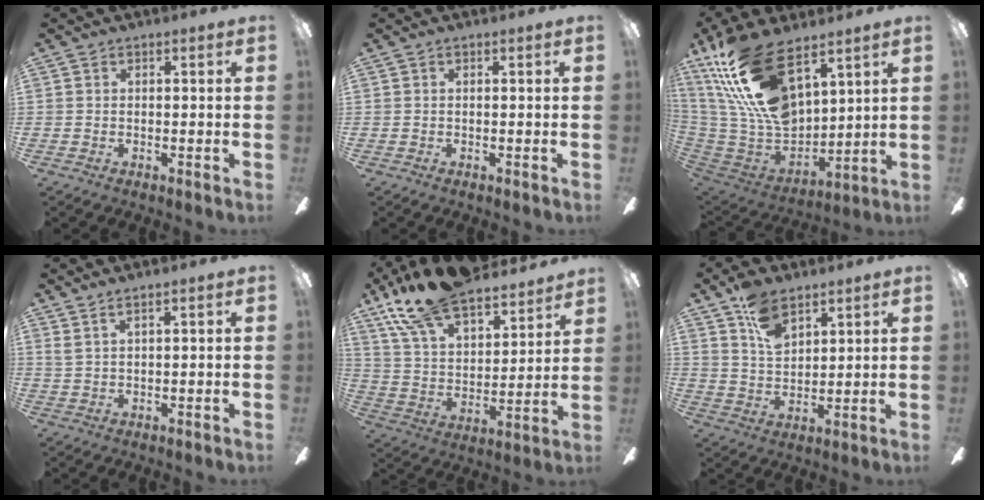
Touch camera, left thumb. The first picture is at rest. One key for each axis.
{"total": 0.0}
{"total": 24.3, "fx": 13.3, "fy": 11.8, "fz": 16.6, "tx": -0.346, "ty": -0.070, "tz": 0.240}
{"total": 2.0, "fx": 1.8, "fy": -0.1, "fz": 1.0, "tx": -0.025, "ty": -0.002, "tz": 0.033}
{"total": 18.8, "fx": 15.6, "fy": 6.5, "fz": 8.3, "tx": -0.168, "ty": -0.102, "tz": 0.283}
{"total": 9.5, "fx": 6.3, "fy": 5.1, "fz": 5.0, "tx": -0.090, "ty": -0.022, "tz": 0.116}